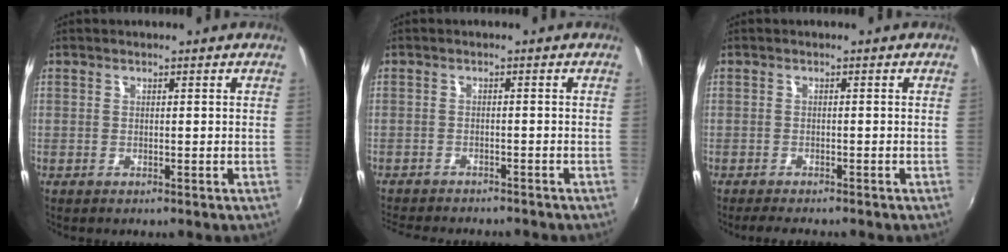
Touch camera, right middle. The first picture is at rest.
{"total": 8.4, "force": [-7.7, 1.9, 2.9], "torque": [-0.075, -0.020, -0.116]}
{"total": 4.1, "force": [-3.6, 0.8, 1.8], "torque": [-0.041, -0.015, -0.059]}